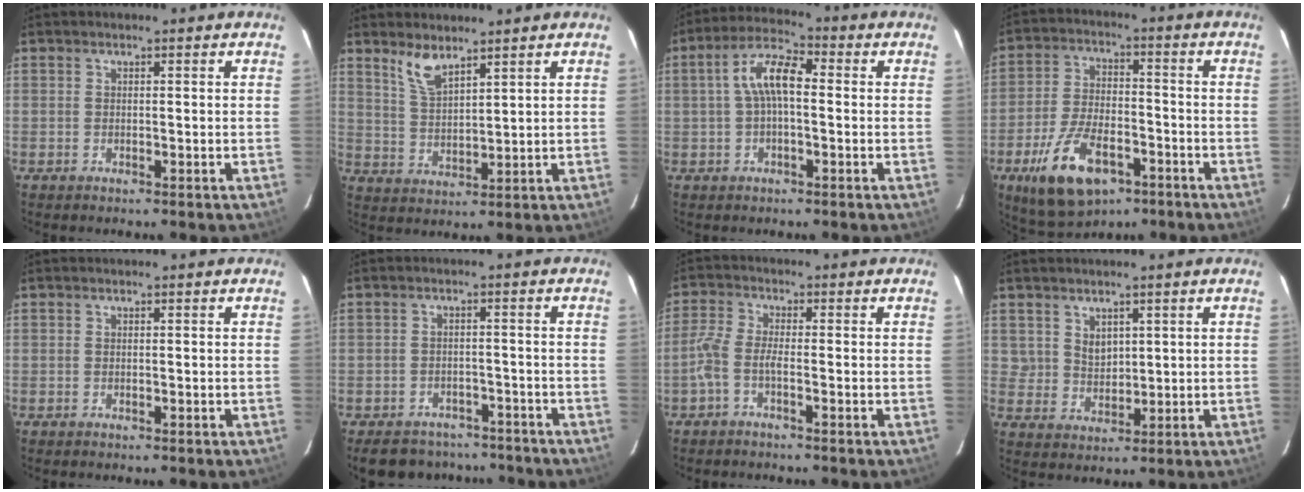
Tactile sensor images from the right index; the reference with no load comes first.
{"total": 5.6, "force": [4.3, 1.7, 3.2], "torque": [-0.063, -0.001, 0.091]}
{"total": 7.6, "force": [0.2, 3.0, 6.9], "torque": [-0.141, 0.024, 0.002]}
{"total": 15.3, "force": [-8.1, 7.3, 10.7], "torque": [-0.224, -0.019, -0.137]}
{"total": 0.0}
{"total": 13.9, "force": [-11.4, 6.6, 4.4], "torque": [-0.102, 0.016, -0.142]}
{"total": 3.6, "force": [-1.8, 0.8, 3.1], "torque": [-0.078, 0.006, -0.039]}
{"total": 4.1, "force": [2.4, 3.2, 1.0], "torque": [-0.010, 0.005, 0.052]}